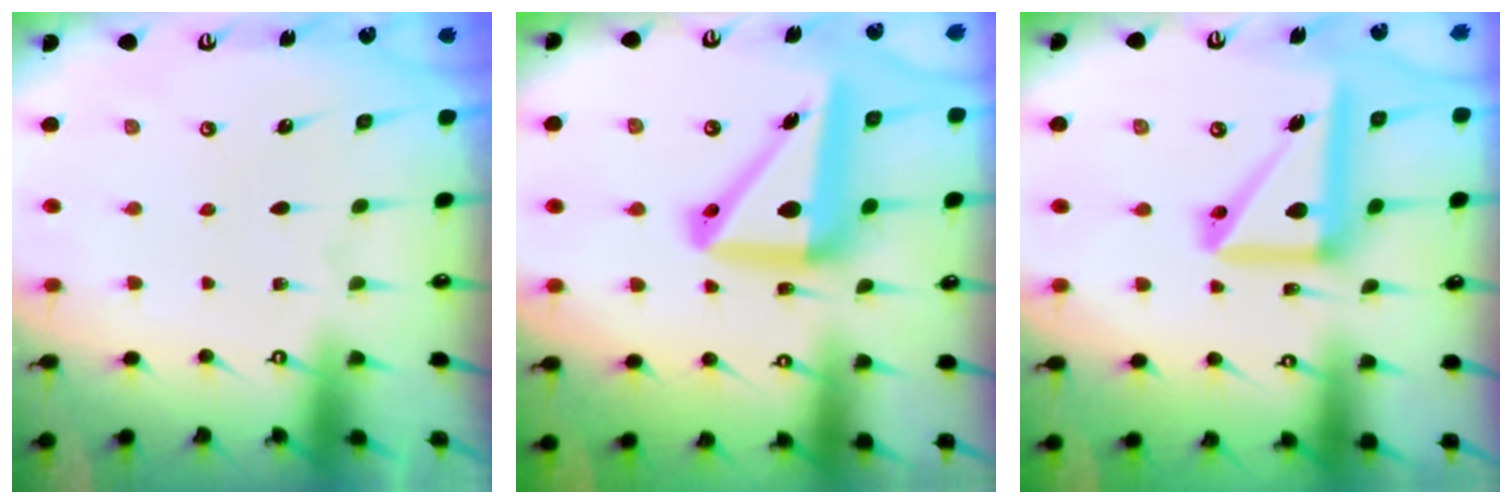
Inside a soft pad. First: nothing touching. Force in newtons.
{"total": 15.4, "press": 15.3, "slide": 2.1}
{"total": 14.8, "press": 14.6, "slide": 2.5}